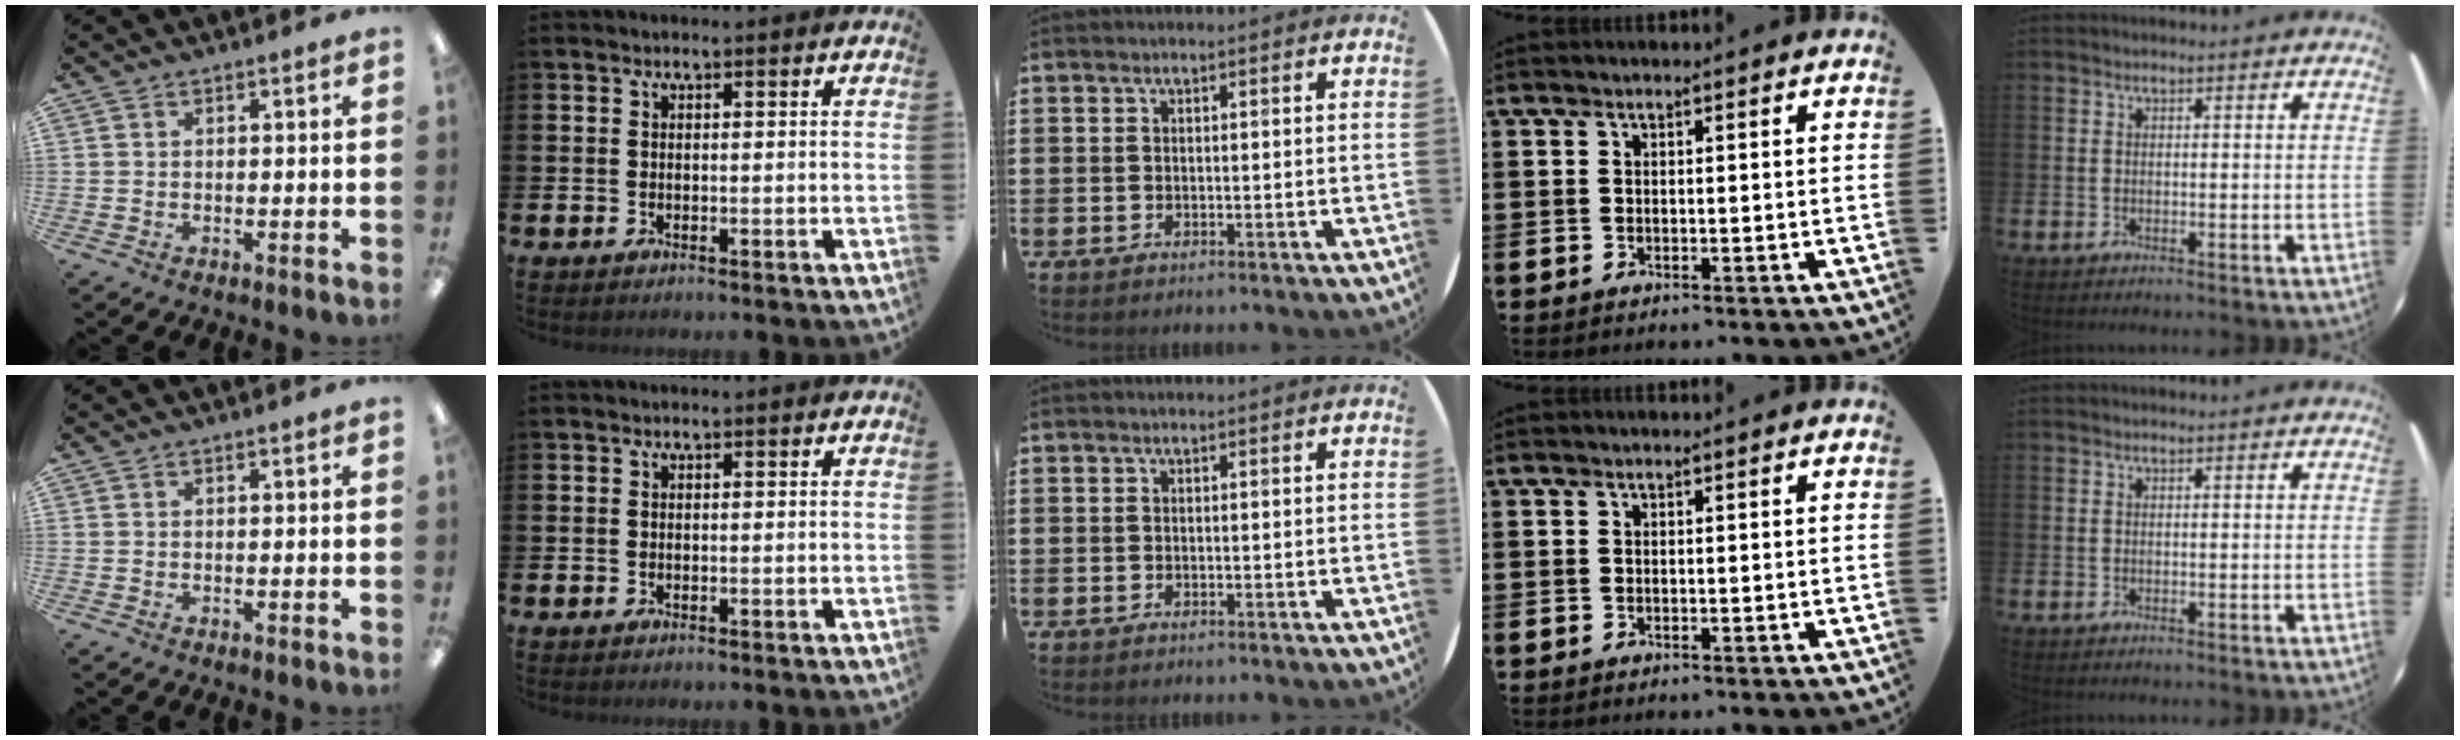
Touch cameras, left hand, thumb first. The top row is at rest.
{}